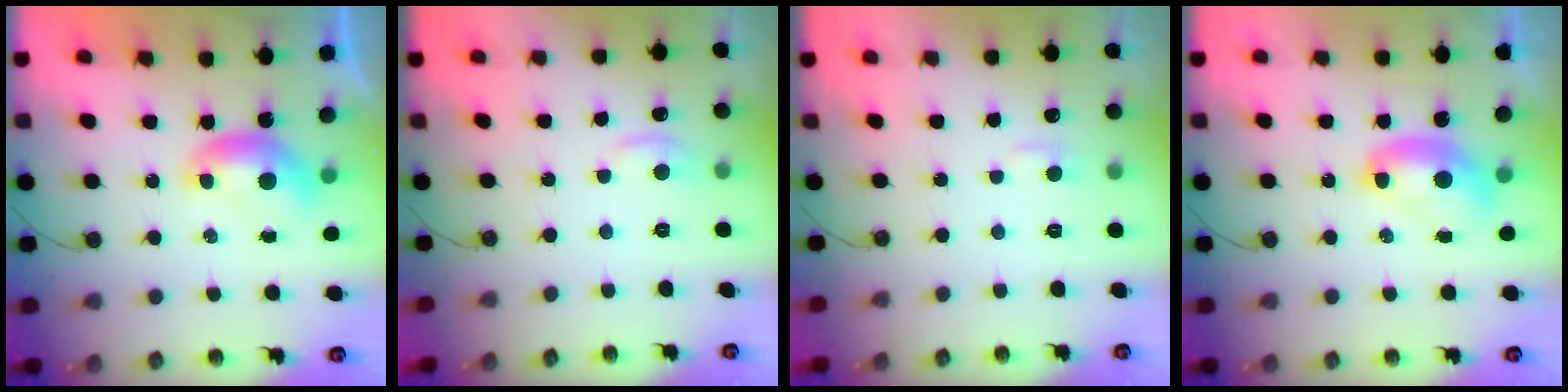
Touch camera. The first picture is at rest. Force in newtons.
{"total": 1.2, "press": 0.8, "slide": 0.9}
{"total": 2.0, "press": 1.9, "slide": 0.5}
{"total": 2.5, "press": 2.5, "slide": 0.1}